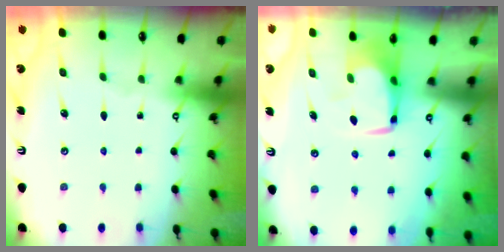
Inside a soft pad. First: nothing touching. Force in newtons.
{"total": 0.9, "press": 0.7, "slide": 0.4}